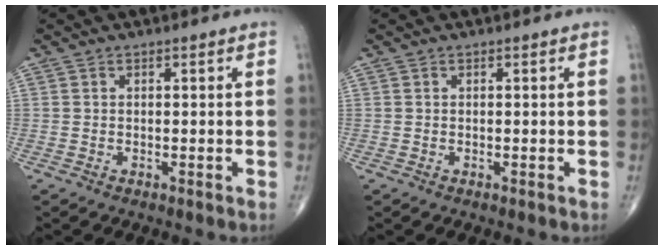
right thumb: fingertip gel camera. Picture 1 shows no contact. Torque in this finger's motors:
{"motor_torque": [0.00, 0.00, 0.00, 0.00, 0.00]}